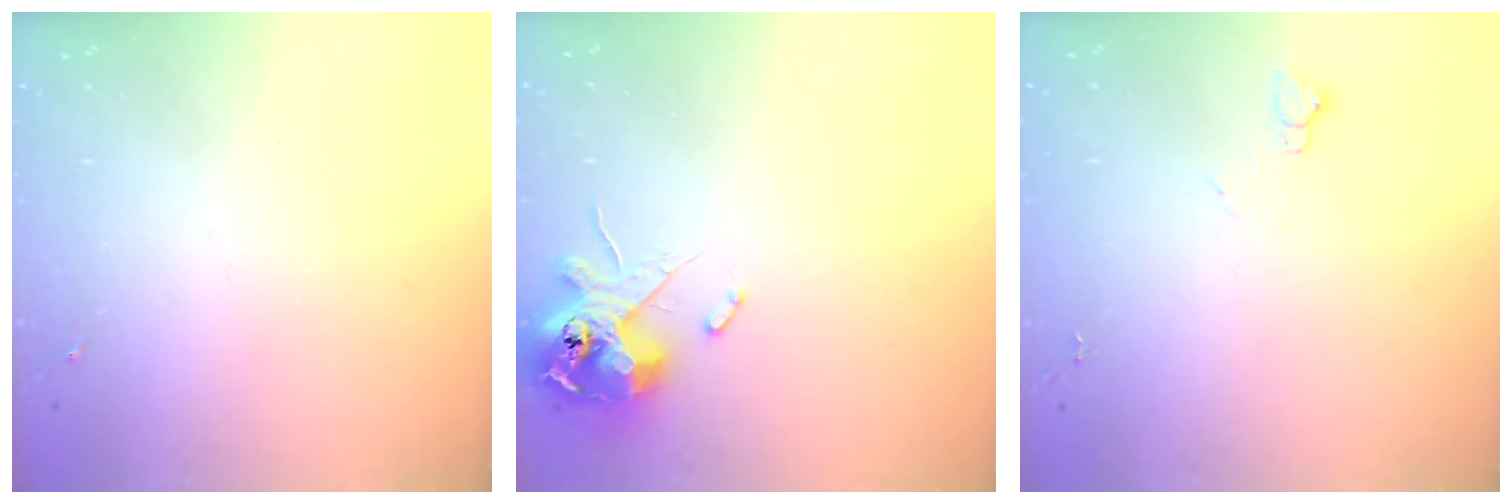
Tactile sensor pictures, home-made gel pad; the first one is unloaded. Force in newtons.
{"total": 12.4, "press": 12.2, "slide": 2.1}
{"total": 3.6, "press": 3.6, "slide": 0.5}